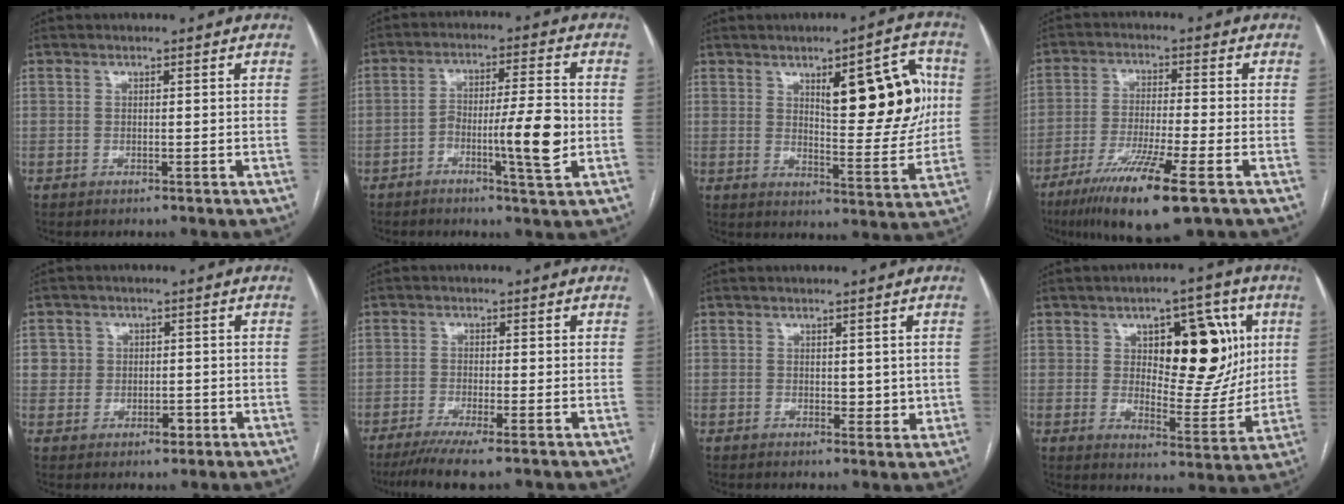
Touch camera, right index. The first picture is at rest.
{"total": 8.7, "force": [-2.5, 0.9, 8.2], "torque": [-0.136, 0.006, -0.040]}
{"total": 16.5, "force": [4.8, 6.3, 14.5], "torque": [-0.168, 0.022, 0.073]}
{"total": 12.1, "force": [-6.9, 0.2, 10.0], "torque": [-0.190, -0.033, -0.120]}
{"total": 3.9, "force": [-0.2, 3.7, 1.2], "torque": [-0.004, 0.006, 0.003]}
{"total": 6.1, "force": [-4.4, -0.2, 4.2], "torque": [-0.066, -0.014, -0.074]}
{"total": 2.7, "force": [0.6, 1.8, 1.9], "torque": [-0.019, -0.007, 0.014]}
{"total": 15.0, "force": [4.4, 6.6, 12.7], "torque": [-0.164, 0.019, 0.074]}